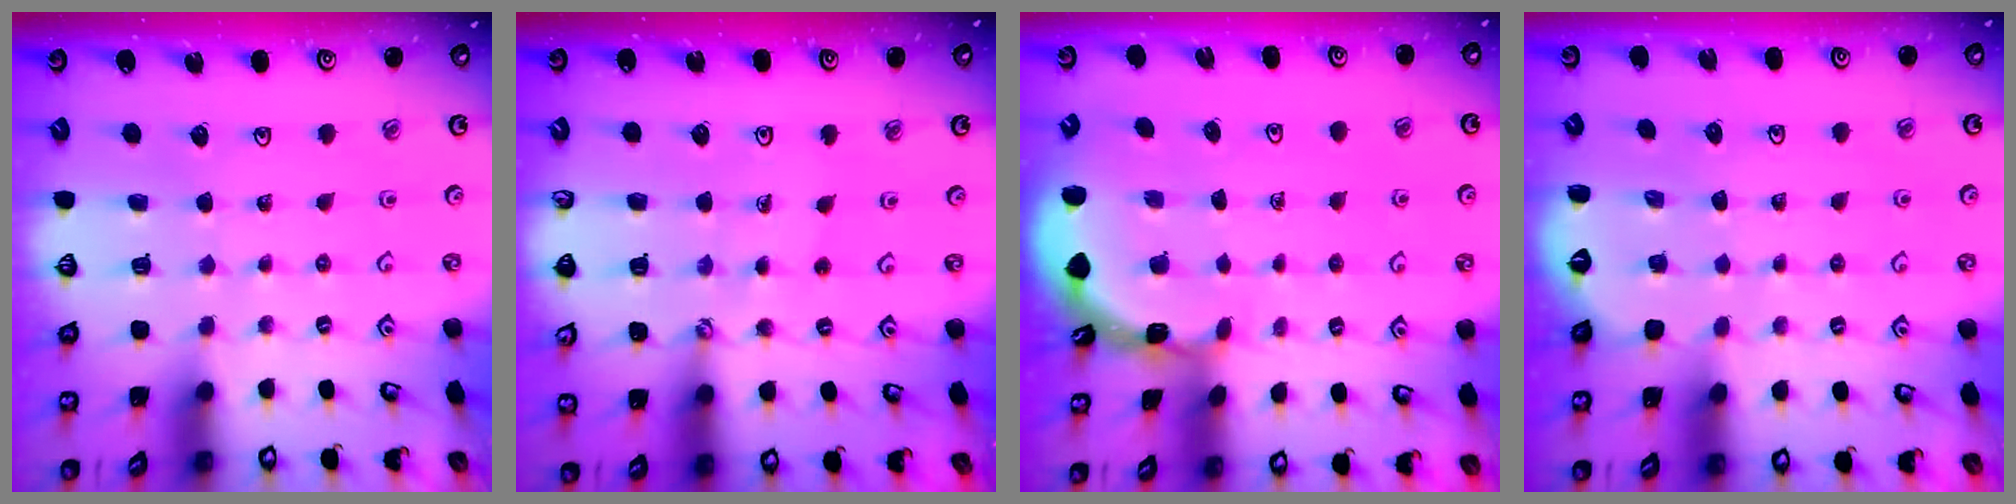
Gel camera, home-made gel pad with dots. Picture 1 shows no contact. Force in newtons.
{"total": 2.4, "press": 2.0, "slide": 1.3}
{"total": 1.9, "press": 1.9, "slide": 0.1}
{"total": 2.1, "press": 1.0, "slide": 1.8}